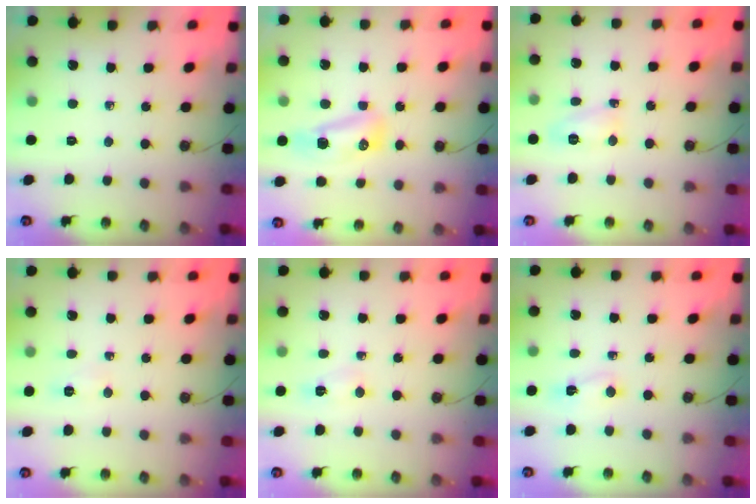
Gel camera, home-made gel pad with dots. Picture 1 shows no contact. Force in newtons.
{"total": 8.3, "press": 8.1, "slide": 1.5}
{"total": 6.1, "press": 6.1, "slide": 0.4}
{"total": 2.8, "press": 2.5, "slide": 1.2}
{"total": 3.9, "press": 3.9, "slide": 0.5}
{"total": 3.4, "press": 2.6, "slide": 2.2}